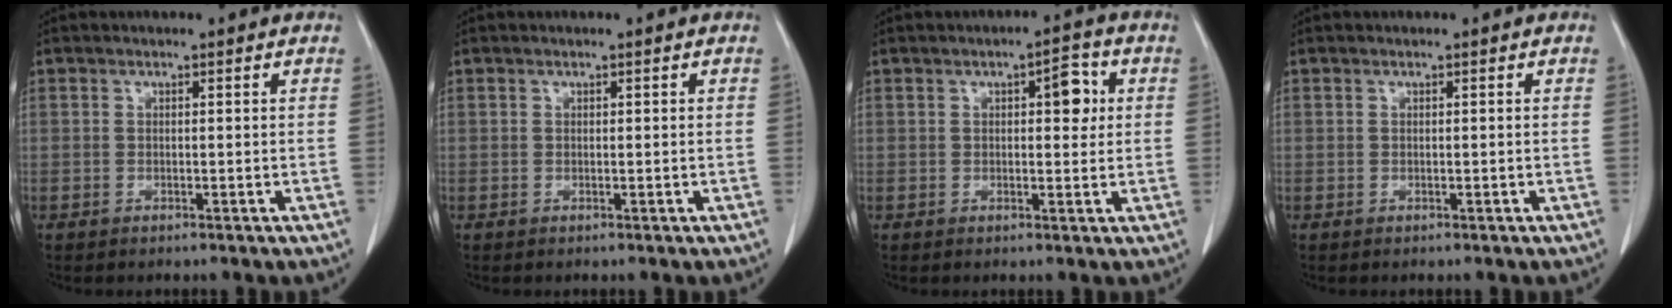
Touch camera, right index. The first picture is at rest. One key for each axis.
{"total": 0.0}
{"total": 4.2, "fx": 1.1, "fy": 1.6, "fz": 3.8, "tx": -0.048, "ty": 0.012, "tz": 0.012}
{"total": 0.0}